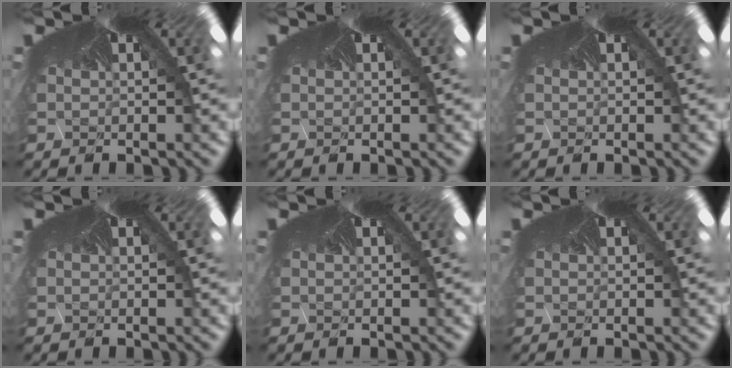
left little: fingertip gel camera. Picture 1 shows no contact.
{"total": 0.0}
{"total": 0.0}
{"total": 0.0}
{"total": 0.0}
{"total": 0.0}